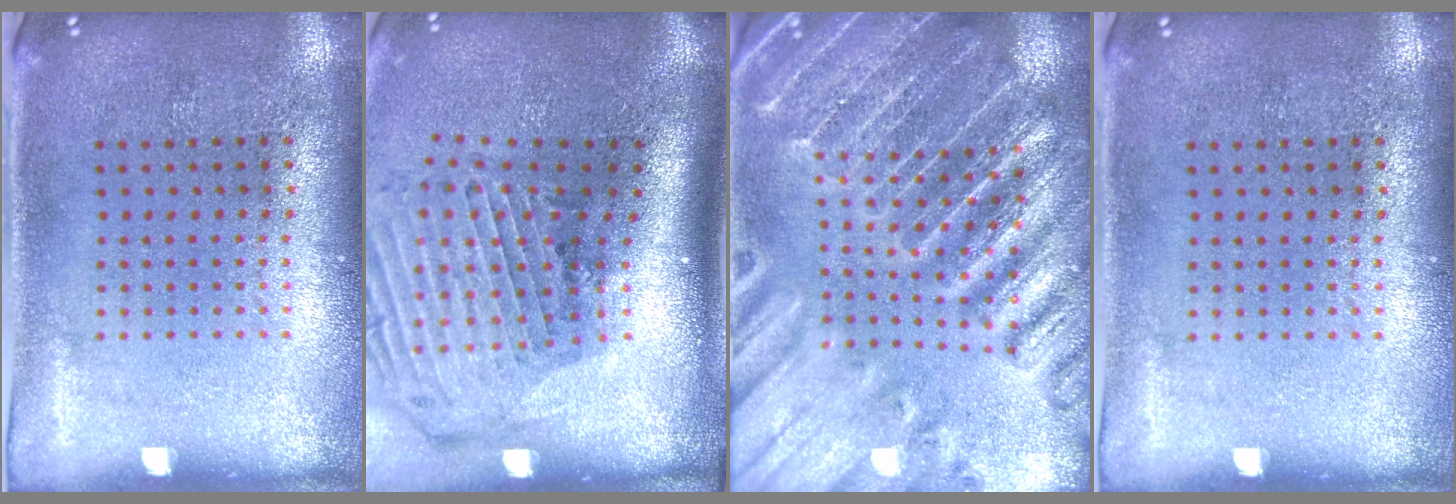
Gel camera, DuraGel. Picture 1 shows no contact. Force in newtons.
{"total": 3.1, "press": 2.2, "slide": 2.2}
{"total": 4.1, "press": 3.9, "slide": 1.4}
{"total": 0.0}